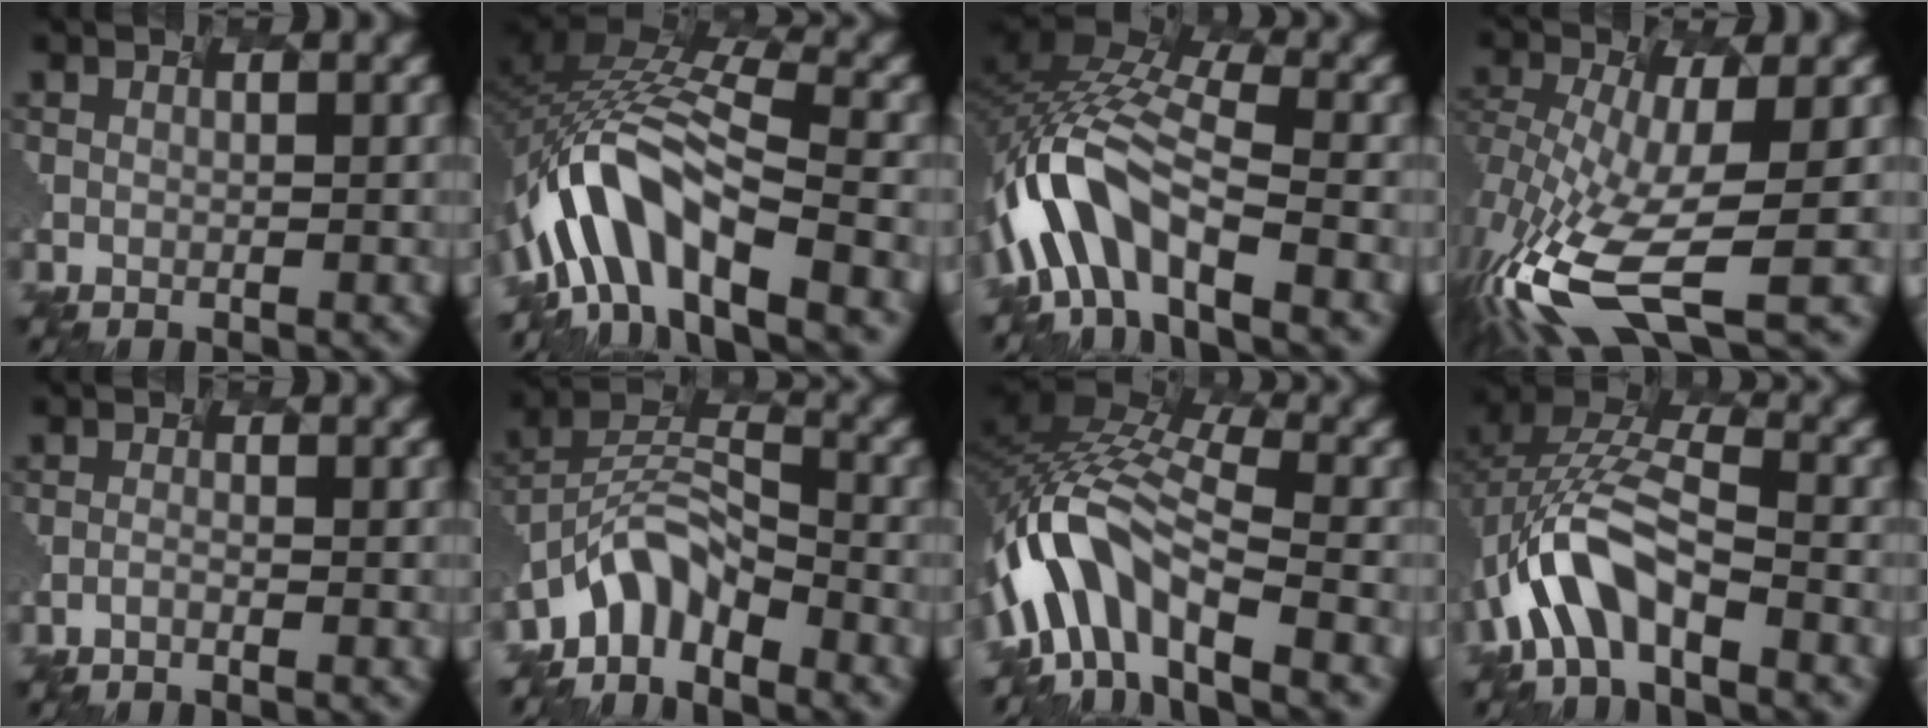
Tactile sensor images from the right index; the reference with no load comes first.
{"total": 10.5, "force": [-6.6, 3.6, 7.4], "torque": [-0.159, 0.000, -0.076]}
{"total": 9.5, "force": [-5.7, 3.3, 6.8], "torque": [-0.158, 0.002, -0.072]}
{"total": 10.8, "force": [-6.6, 2.0, 8.3], "torque": [-0.227, -0.041, -0.069]}
{"total": 1.3, "force": [-1.2, -0.3, 0.0], "torque": [0.000, -0.010, -0.009]}
{"total": 5.5, "force": [-5.4, 1.0, 0.7], "torque": [-0.036, -0.002, -0.074]}
{"total": 10.5, "force": [-6.6, 3.5, 7.4], "torque": [-0.159, 0.005, -0.084]}
{"total": 6.7, "force": [-4.7, 2.2, 4.2], "torque": [-0.121, 0.005, -0.057]}